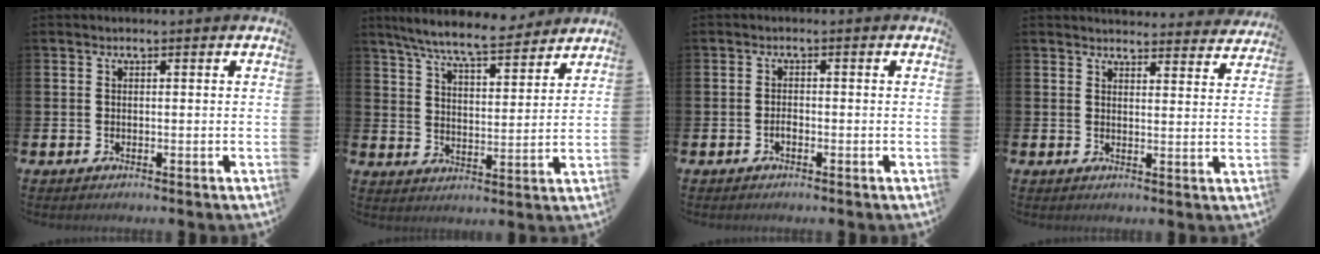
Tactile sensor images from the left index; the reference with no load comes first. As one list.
[{"total": 7.9, "force": [7.3, 0.9, 2.9], "torque": [-0.079, -0.043, 0.129]}, {"total": 1.1, "force": [-0.6, 0.4, 0.8], "torque": [-0.015, -0.001, -0.013]}, {"total": 3.7, "force": [3.7, 0.4, 0.1], "torque": [-0.001, -0.027, 0.065]}]